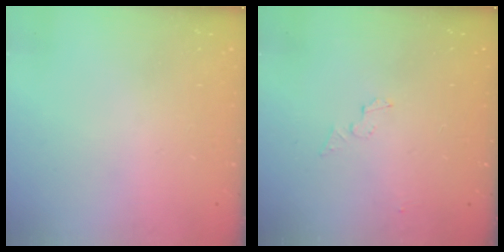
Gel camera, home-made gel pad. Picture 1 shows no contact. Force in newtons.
{"total": 4.0, "press": 4.0, "slide": 0.4}